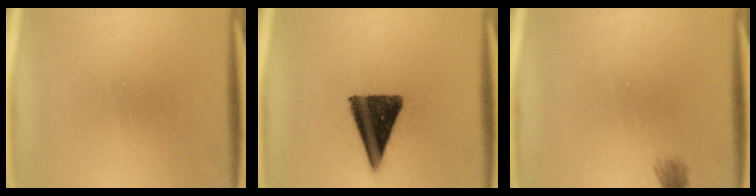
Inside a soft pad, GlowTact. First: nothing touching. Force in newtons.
{"total": 14.2}
{"total": 1.9}